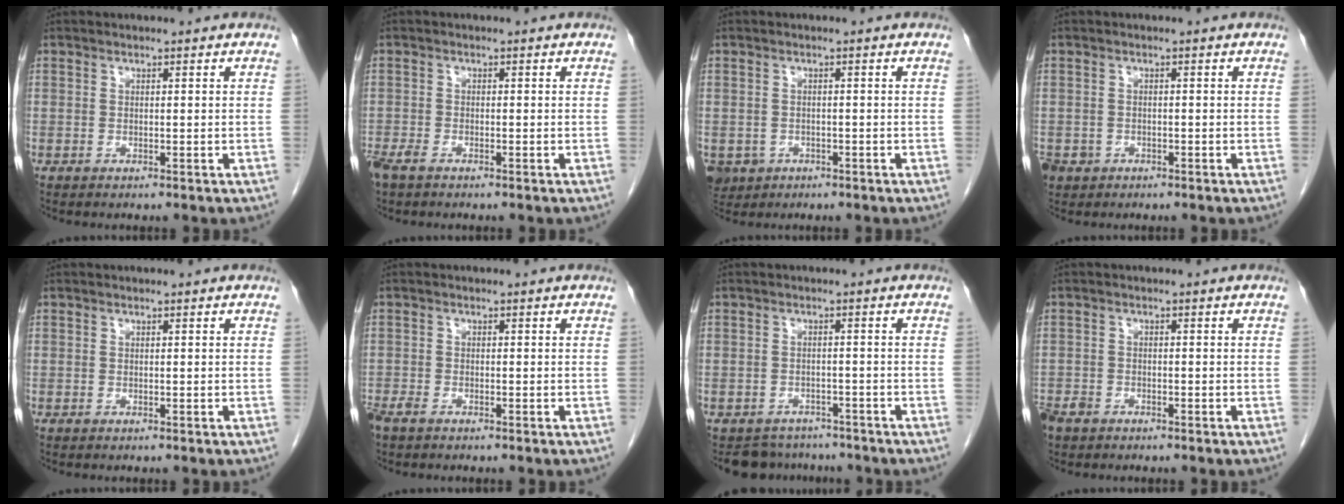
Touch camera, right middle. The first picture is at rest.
{"total": 3.0, "force": [-2.2, 1.1, 1.7], "torque": [-0.041, -0.007, -0.039]}
{"total": 4.9, "force": [-2.5, 4.0, 1.2], "torque": [-0.027, 0.000, -0.036]}
{"total": 4.2, "force": [-2.3, 3.4, 0.7], "torque": [-0.019, 0.003, -0.035]}
{"total": 0.0}
{"total": 2.7, "force": [-2.1, 1.1, 1.4], "torque": [-0.034, -0.006, -0.036]}
{"total": 5.4, "force": [-4.8, 2.3, -0.4], "torque": [0.009, 0.009, -0.065]}
{"total": 3.0, "force": [-2.2, 1.7, 1.0], "torque": [-0.024, 0.000, -0.038]}